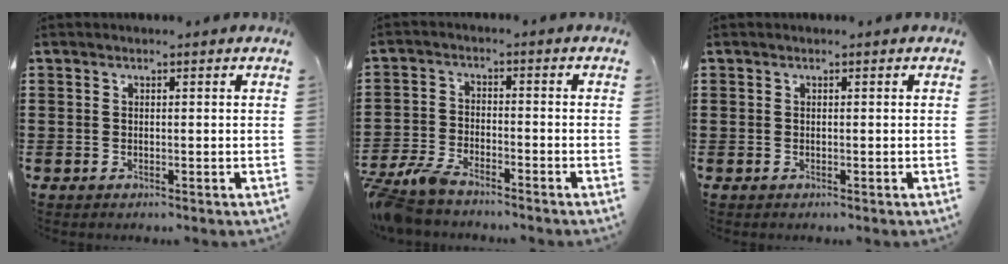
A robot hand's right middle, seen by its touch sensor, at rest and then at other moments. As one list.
[{"total": 5.0, "force": [-4.6, 0.8, 1.7], "torque": [-0.065, -0.008, -0.100]}, {"total": 0.0}]